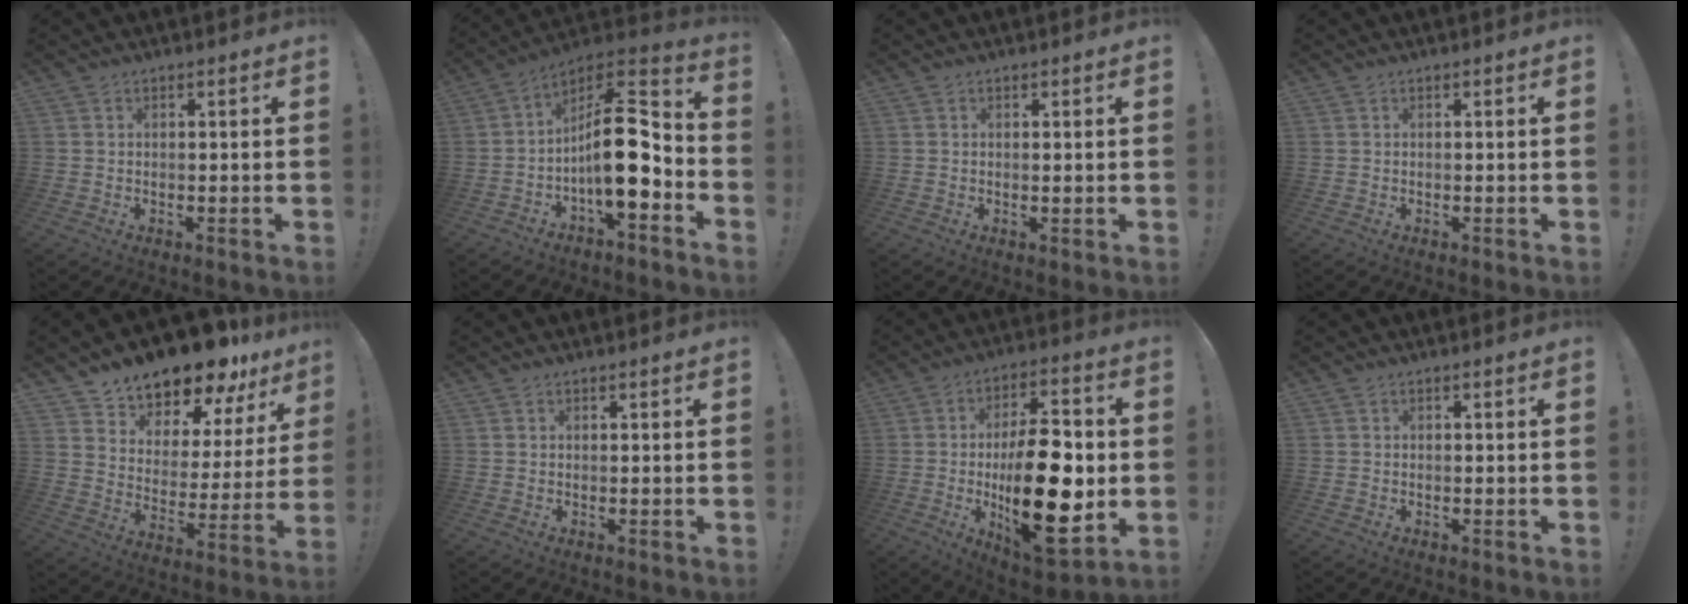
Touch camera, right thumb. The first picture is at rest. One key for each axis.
{"total": 17.7, "fx": -2.8, "fy": 7.0, "fz": 16.0, "tx": -0.260, "ty": 0.018, "tz": -0.041}
{"total": 0.6, "fx": 0.4, "fy": -0.2, "fz": 0.5, "tx": 0.002, "ty": -0.005, "tz": 0.004}
{"total": 0.0}
{"total": 12.6, "fx": 11.8, "fy": 3.3, "fz": 3.0, "tx": -0.059, "ty": -0.112, "tz": 0.202}
{"total": 0.0}
{"total": 25.6, "fx": -2.8, "fy": 11.5, "fz": 22.8, "tx": -0.393, "ty": 0.003, "tz": -0.038}
{"total": 0.0}